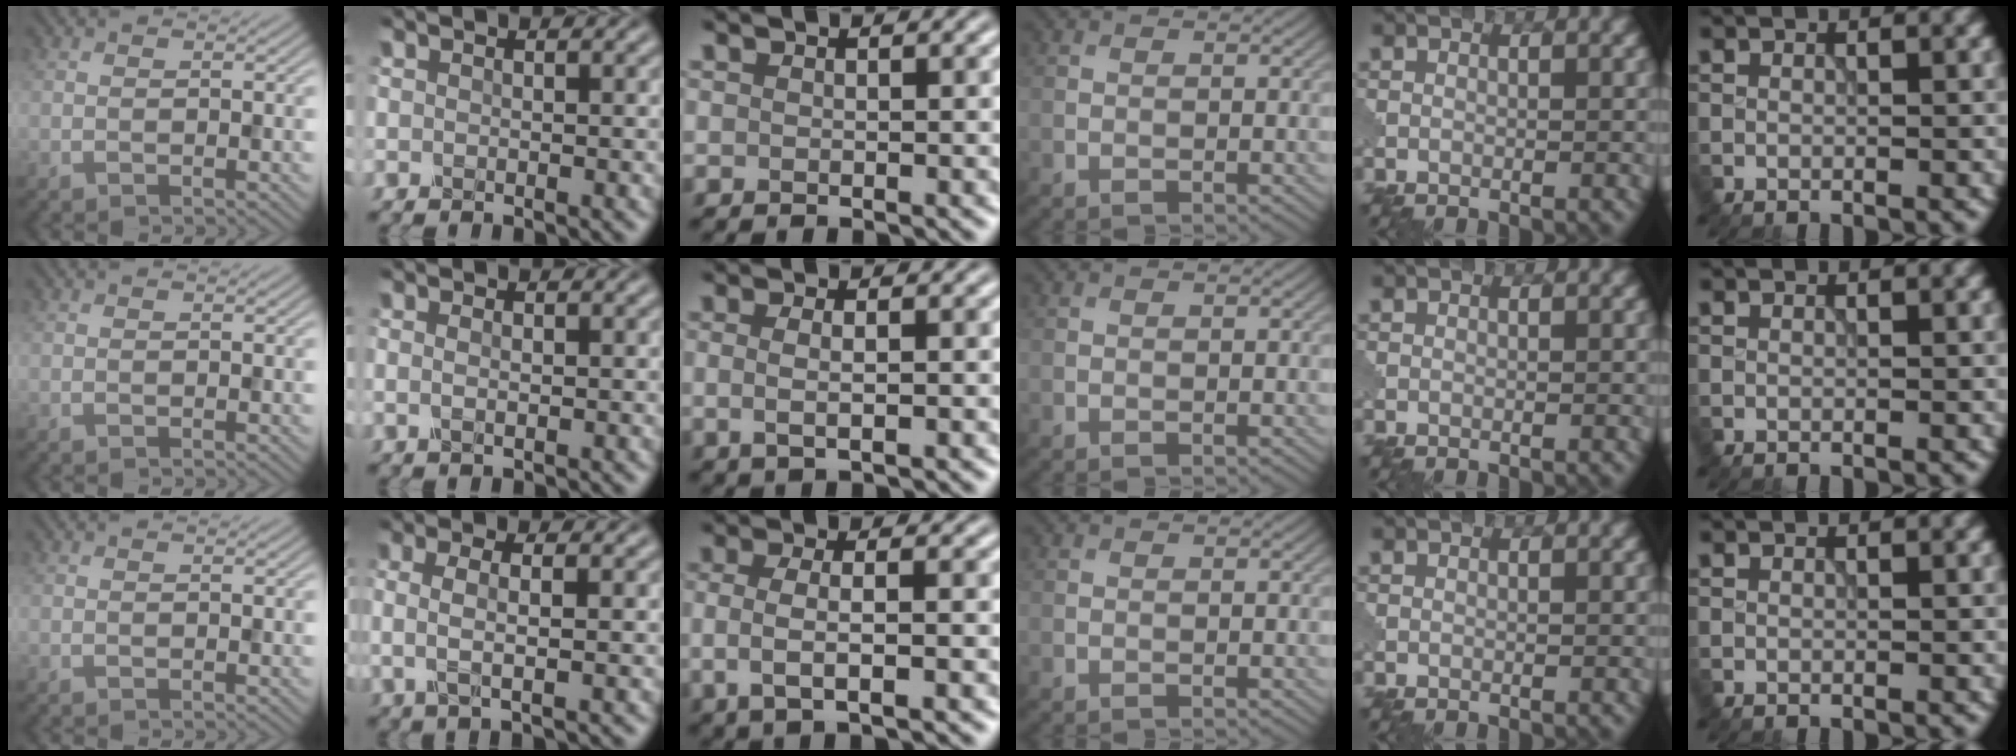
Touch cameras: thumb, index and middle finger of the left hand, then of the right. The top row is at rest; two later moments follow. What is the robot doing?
{"motion": "extract", "object": "pin"}